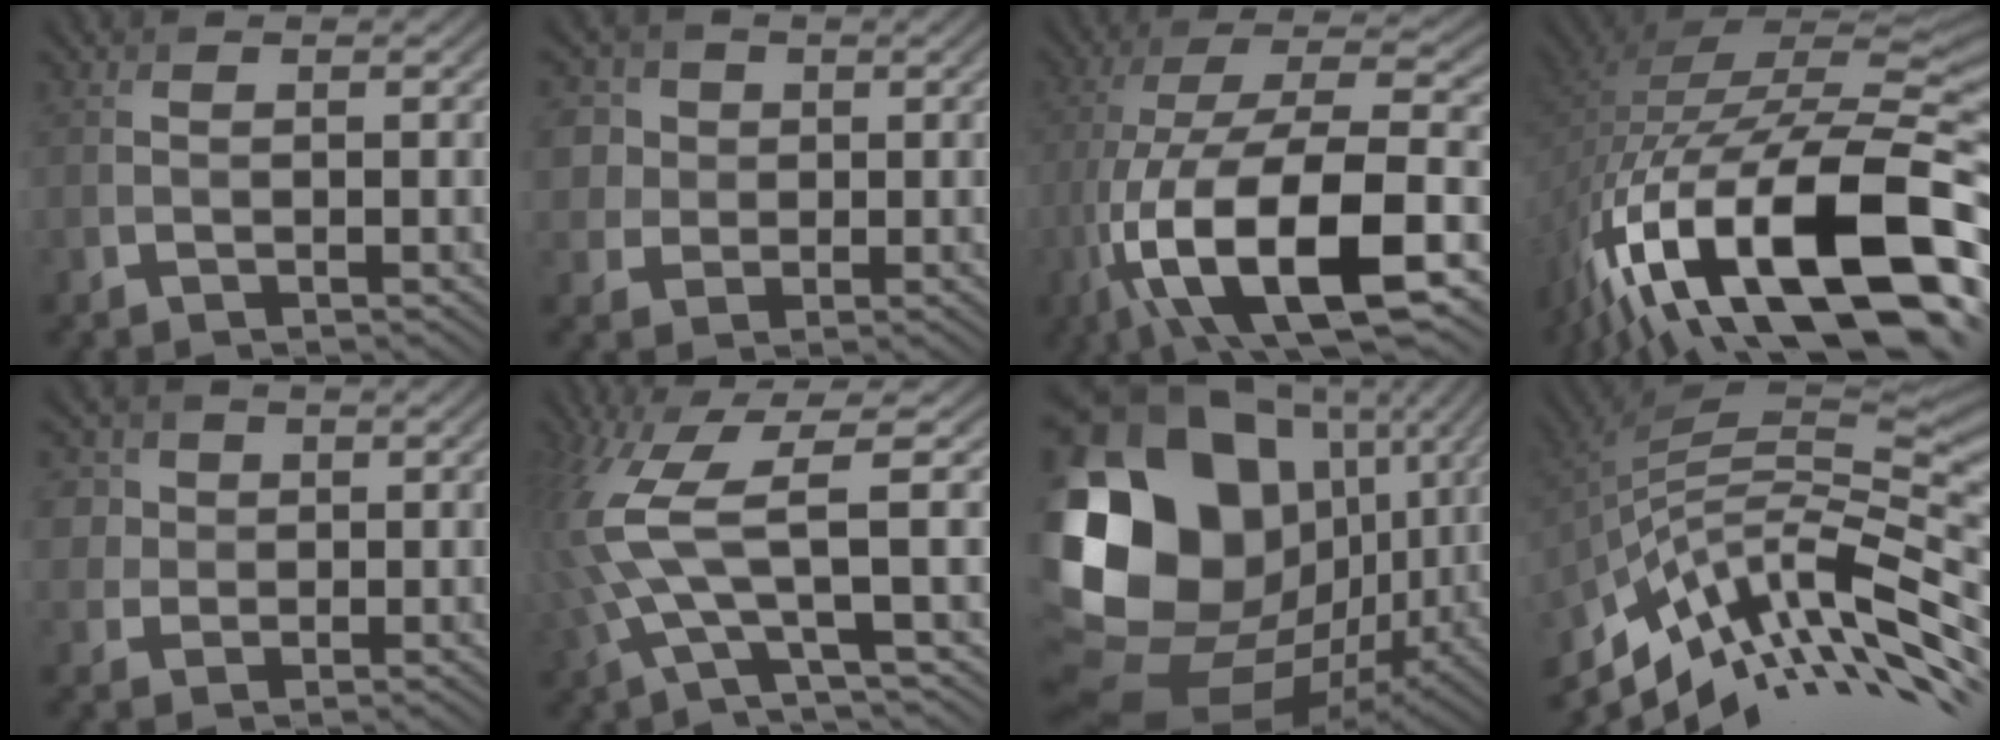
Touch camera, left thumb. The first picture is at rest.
{"total": 7.0, "force": [2.6, 6.0, 2.5], "torque": [-0.089, 0.017, 0.040]}
{"total": 17.8, "force": [-7.3, 6.7, 14.8], "torque": [-0.279, -0.011, -0.133]}
{"total": 20.2, "force": [-9.2, 8.9, 15.6], "torque": [-0.290, -0.017, -0.147]}
{"total": 5.9, "force": [2.4, 5.0, 1.9], "torque": [-0.073, 0.009, 0.039]}
{"total": 9.7, "force": [0.9, 2.1, 9.4], "torque": [-0.222, 0.002, 0.014]}
{"total": 21.5, "force": [1.6, 15.9, 14.4], "torque": [-0.345, -0.025, 0.056]}
{"total": 13.6, "force": [-5.6, 4.0, 11.7], "torque": [-0.228, 0.008, -0.106]}